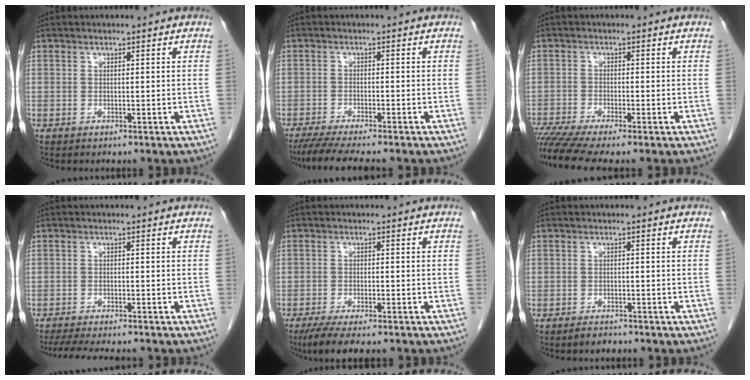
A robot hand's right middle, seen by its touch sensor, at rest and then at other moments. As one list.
[{"total": 8.7, "force": [-7.4, 0.5, 4.5], "torque": [-0.066, -0.019, -0.118]}, {"total": 8.2, "force": [-6.8, -0.2, 4.6], "torque": [-0.081, -0.016, -0.116]}, {"total": 9.4, "force": [-8.3, 1.5, 4.3], "torque": [-0.063, -0.013, -0.121]}, {"total": 7.2, "force": [-5.6, 1.6, 4.2], "torque": [-0.065, -0.013, -0.089]}, {"total": 1.8, "force": [-1.5, 0.6, 0.6], "torque": [-0.015, -0.001, -0.021]}]